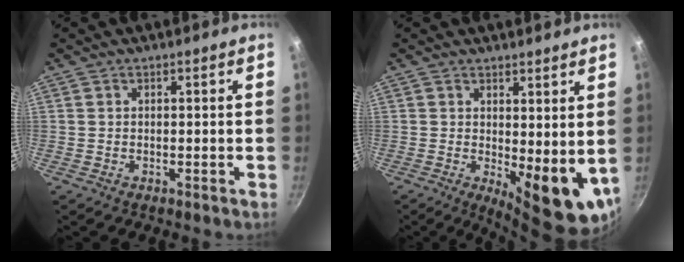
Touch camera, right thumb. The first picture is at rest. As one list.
[{"total": 10.6, "force": [1.0, 4.2, 9.7], "torque": [-0.109, -0.021, 0.024]}]